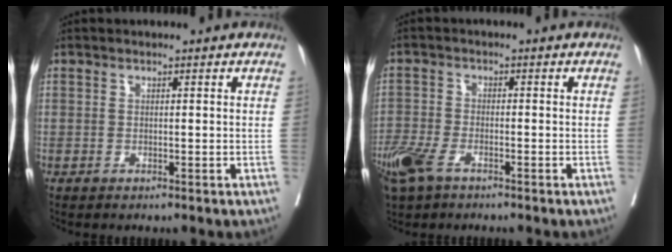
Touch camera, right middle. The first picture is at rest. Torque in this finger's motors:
{"motor_torque": [1.22, -0.91, 0.61, 0.20]}